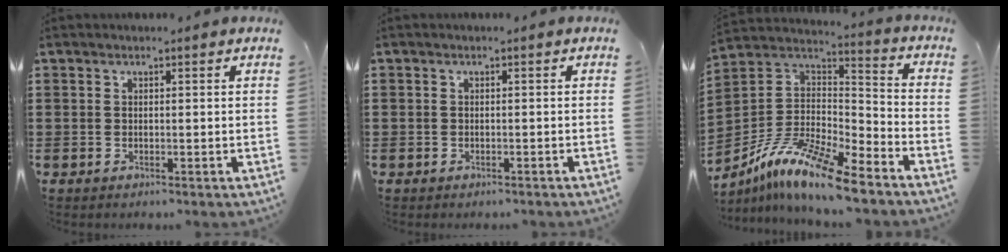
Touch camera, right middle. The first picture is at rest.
{"total": 0.6, "force": [-0.5, 0.4, 0.1], "torque": [-0.002, 0.000, -0.010]}
{"total": 11.3, "force": [-9.3, 1.0, 6.4], "torque": [-0.140, 0.007, -0.193]}